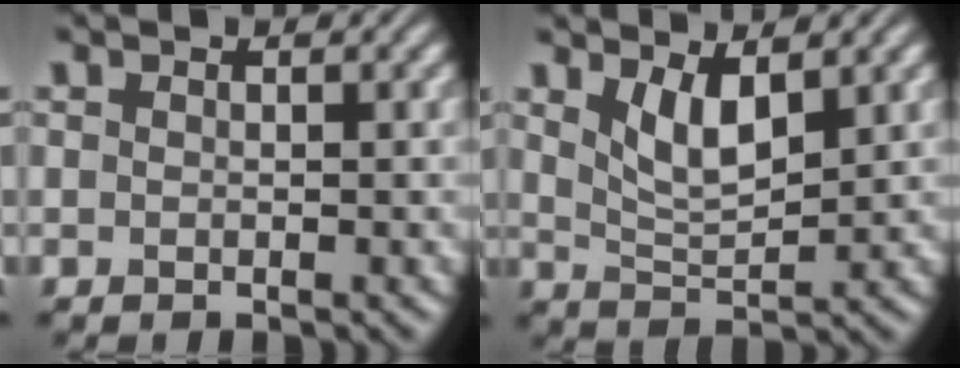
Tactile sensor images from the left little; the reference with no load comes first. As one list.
[{"total": 3.4, "force": [1.9, 1.1, 2.6], "torque": [-0.055, -0.010, 0.040]}]